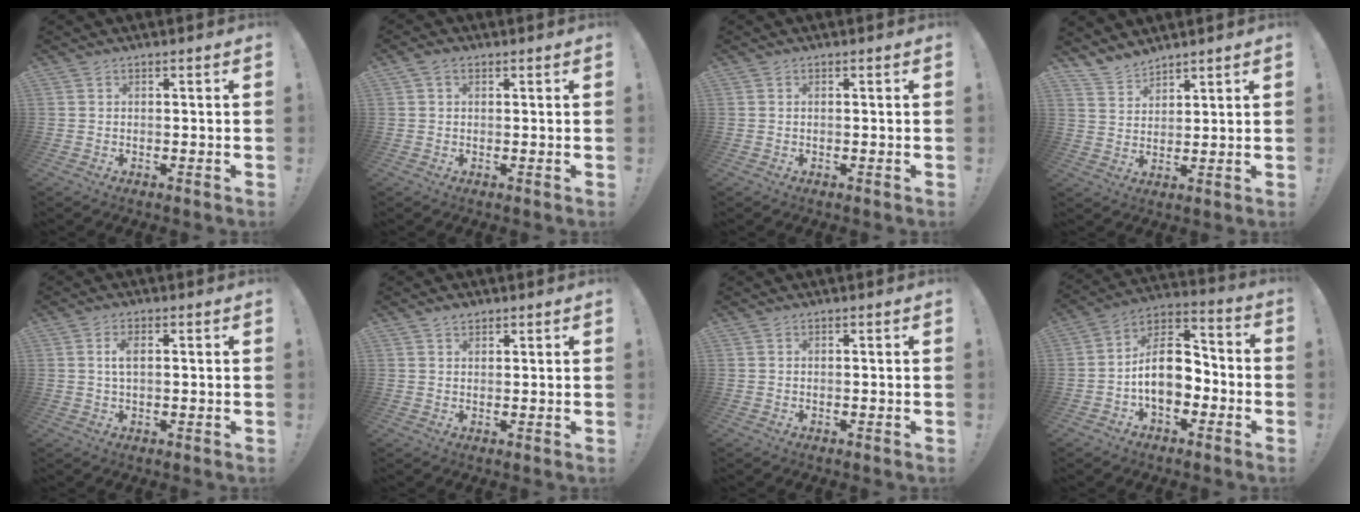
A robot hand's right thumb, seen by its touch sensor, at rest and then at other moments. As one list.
[{"total": 2.0, "force": [0.9, 1.3, 1.3], "torque": [-0.024, 0.003, 0.016]}, {"total": 0.0}, {"total": 5.9, "force": [5.6, 1.9, 0.8], "torque": [-0.026, -0.040, 0.109]}, {"total": 3.5, "force": [0.6, 1.6, 3.1], "torque": [-0.048, 0.000, 0.007]}, {"total": 1.9, "force": [1.5, 1.0, 0.6], "torque": [-0.002, -0.009, 0.027]}, {"total": 0.0}, {"total": 14.5, "force": [-2.8, 9.6, 10.5], "torque": [-0.178, 0.020, -0.042]}]